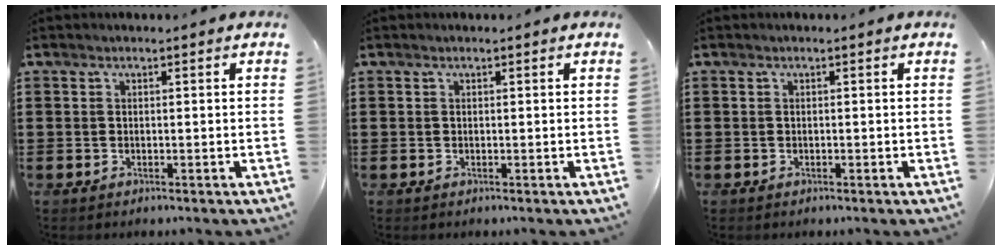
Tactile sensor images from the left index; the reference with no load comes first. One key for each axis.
{"total": 0.0}
{"total": 0.0}